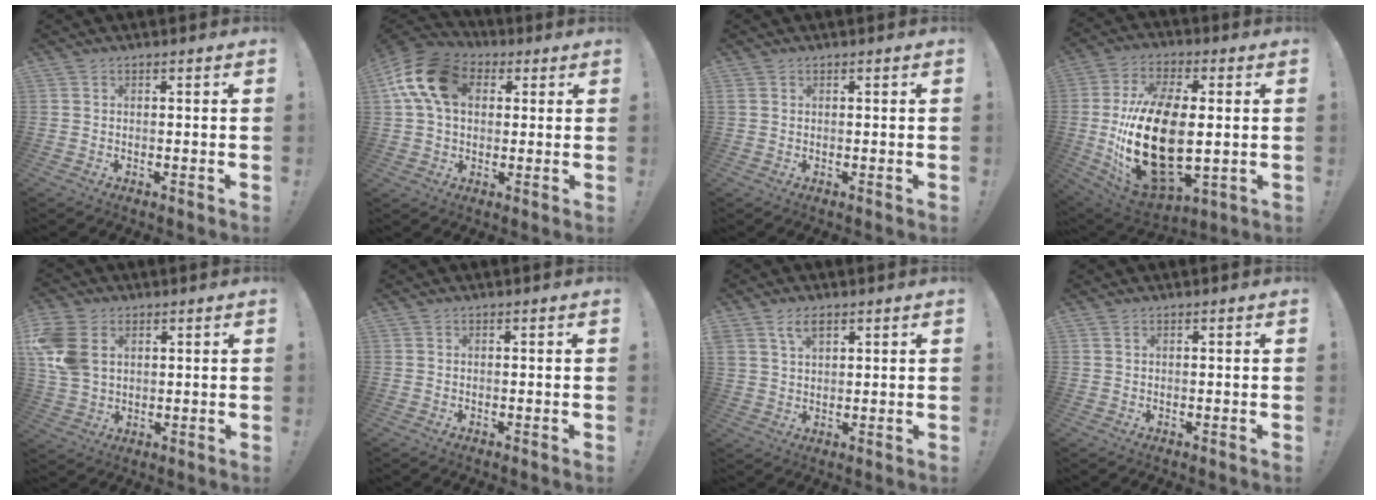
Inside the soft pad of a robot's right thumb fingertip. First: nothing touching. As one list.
[{"total": 16.6, "force": [4.6, 11.5, 10.9], "torque": [-0.199, 0.003, 0.089]}, {"total": 0.8, "force": [0.4, 0.7, 0.2], "torque": [-0.008, 0.004, 0.009]}, {"total": 25.9, "force": [-0.6, 14.5, 21.5], "torque": [-0.435, -0.011, 0.001]}, {"total": 12.2, "force": [3.8, 8.6, 7.8], "torque": [-0.167, -0.005, 0.076]}, {"total": 0.0}, {"total": 5.3, "force": [3.1, 3.0, 3.1], "torque": [-0.056, -0.005, 0.058]}, {"total": 0.8, "force": [0.5, 0.2, 0.6], "torque": [-0.015, 0.001, 0.009]}]